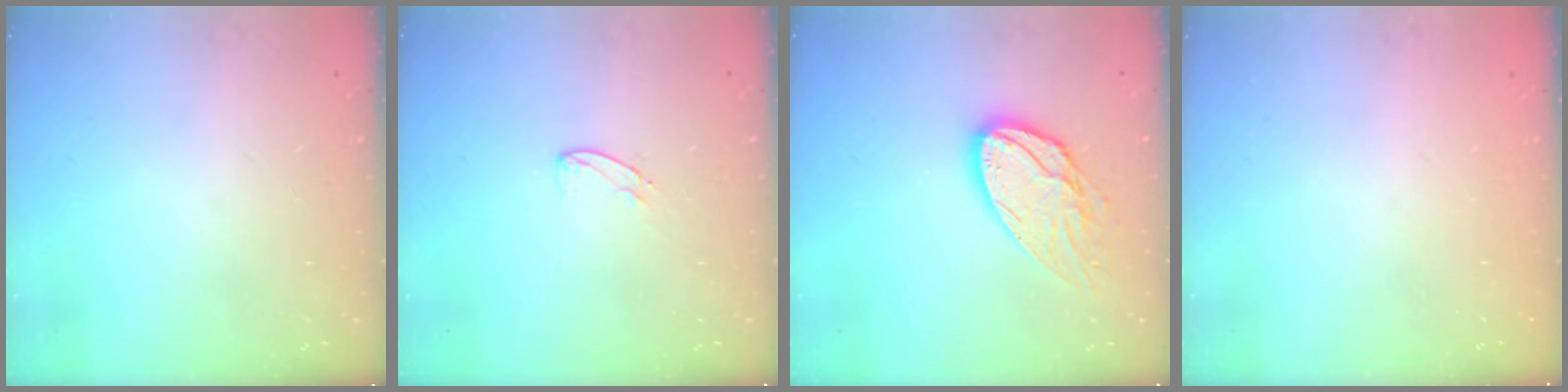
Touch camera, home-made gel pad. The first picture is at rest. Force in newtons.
{"total": 3.9, "press": 3.8, "slide": 0.3}
{"total": 14.6, "press": 14.5, "slide": 1.2}
{"total": 0.0}